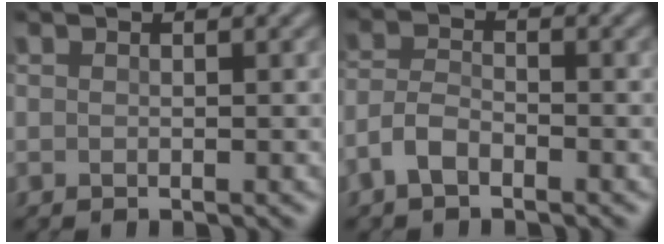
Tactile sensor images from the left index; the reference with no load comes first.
{"total": 2.6, "force": [-1.7, 1.2, 1.6], "torque": [-0.034, 0.005, -0.042]}